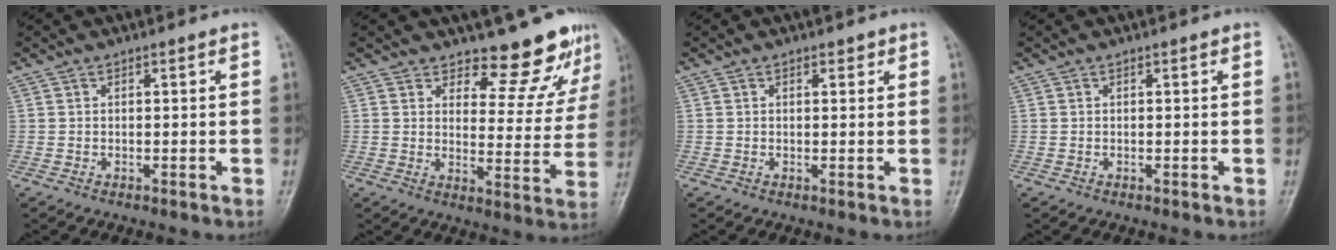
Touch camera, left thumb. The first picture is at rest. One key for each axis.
{"total": 10.7, "fx": 9.6, "fy": 3.7, "fz": 3.0, "tx": 0.000, "ty": -0.091, "tz": 0.119}
{"total": 1.3, "fx": 0.7, "fy": 0.7, "fz": 0.8, "tx": -0.004, "ty": -0.001, "tz": 0.007}
{"total": 0.0}